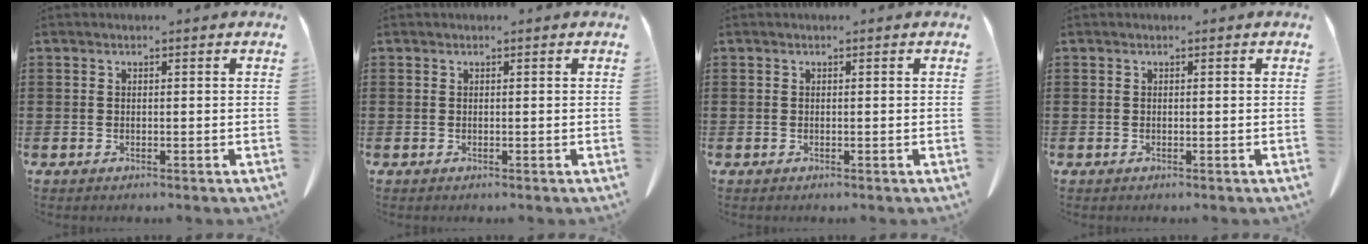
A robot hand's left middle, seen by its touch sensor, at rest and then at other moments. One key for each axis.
{"total": 0.0}
{"total": 0.0}
{"total": 0.0}